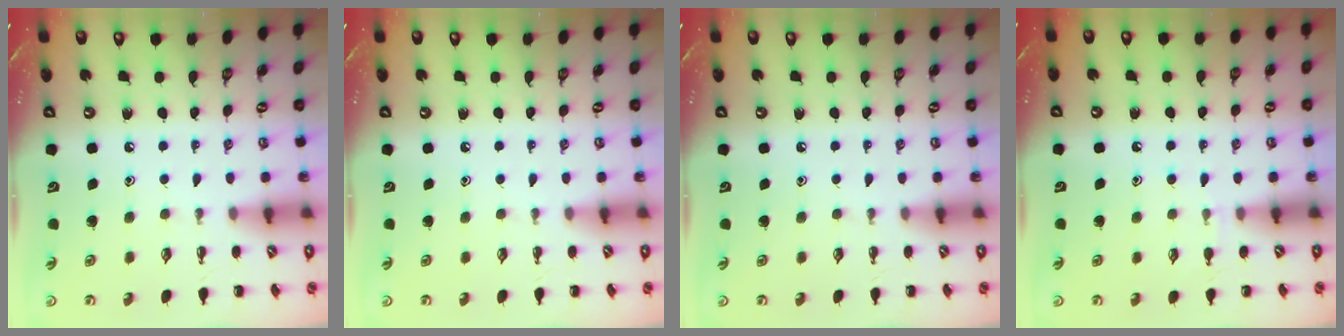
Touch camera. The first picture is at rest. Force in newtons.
{"total": 0.0}
{"total": 0.0}
{"total": 4.3, "press": 3.9, "slide": 1.6}